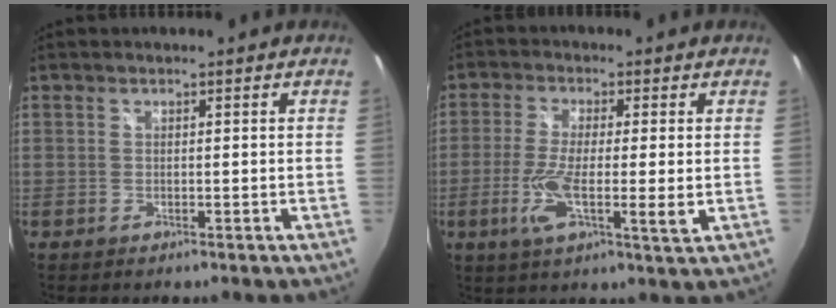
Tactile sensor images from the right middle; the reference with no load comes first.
{"total": 8.8, "force": [-1.4, 1.4, 8.6], "torque": [-0.169, -0.015, -0.033]}